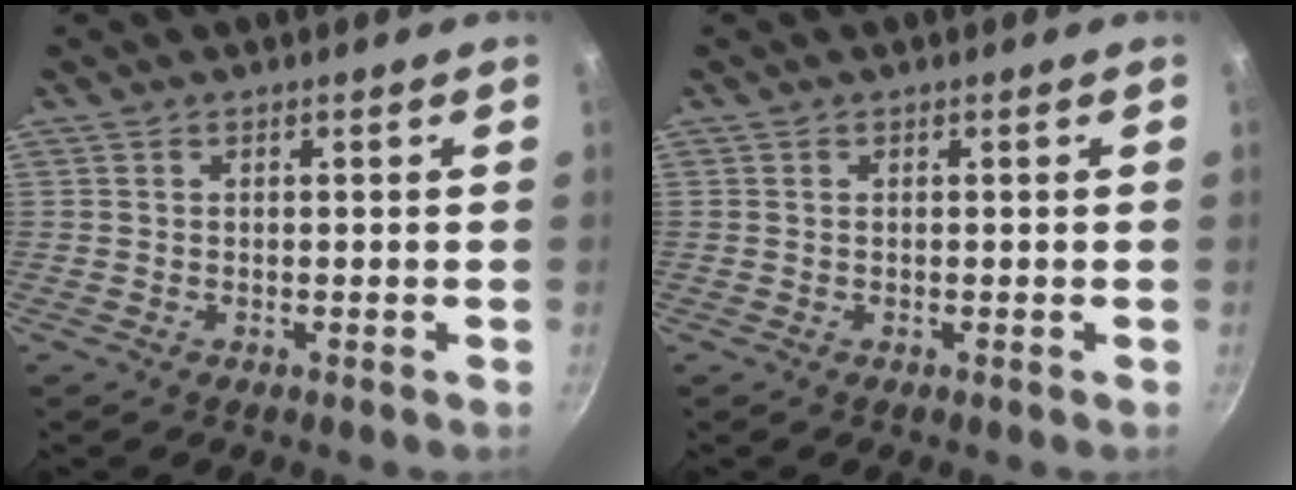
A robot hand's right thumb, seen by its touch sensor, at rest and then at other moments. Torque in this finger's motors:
{"motor_torque": [0.19, 0.05, 0.30, -0.16, 0.00]}